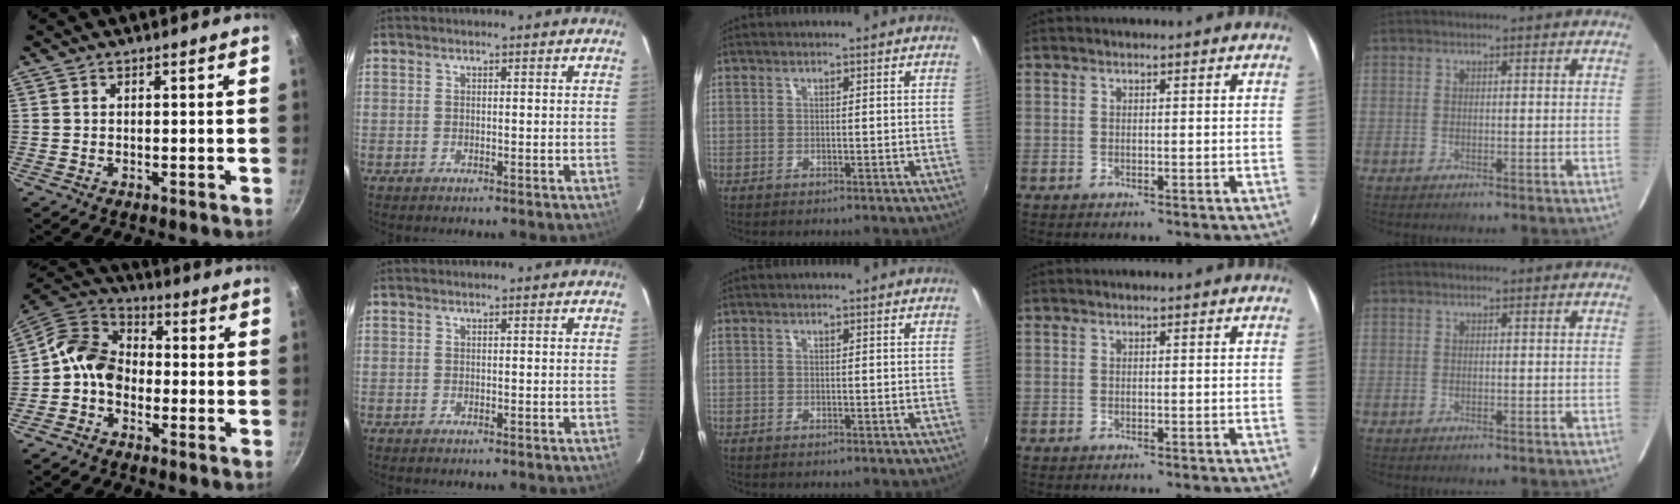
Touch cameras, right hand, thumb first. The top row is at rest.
{"thumb": {"total": 9.5, "force": [-2.0, 7.4, 5.7], "torque": [-0.076, 0.039, -0.064]}}